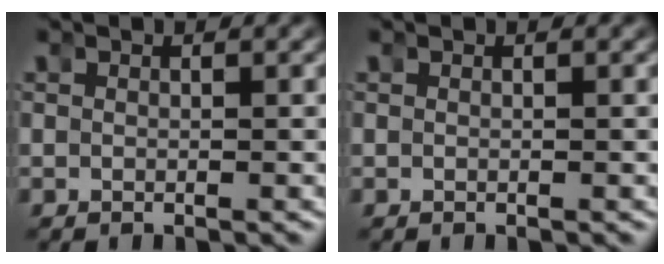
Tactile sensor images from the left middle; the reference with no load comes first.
{"total": 0.0}